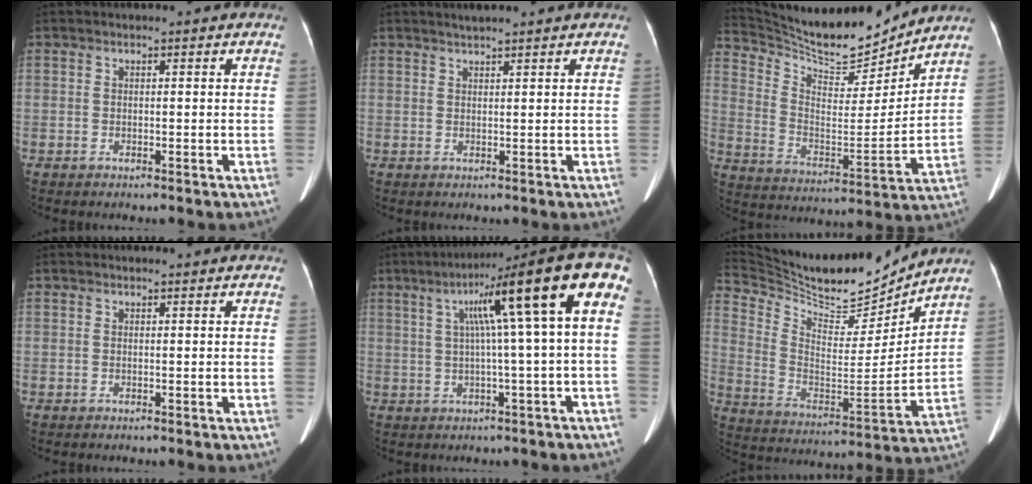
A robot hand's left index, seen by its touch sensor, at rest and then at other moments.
{"total": 2.4, "force": [2.1, -0.1, 1.2], "torque": [-0.018, 0.014, 0.038]}
{"total": 16.3, "force": [15.6, 2.1, 4.0], "torque": [-0.090, -0.022, 0.262]}
{"total": 1.2, "force": [1.1, 0.1, 0.2], "torque": [-0.008, 0.010, 0.015]}
{"total": 14.0, "force": [3.6, -0.9, 13.5], "torque": [-0.182, 0.037, 0.044]}
{"total": 22.0, "force": [20.2, 4.1, 7.7], "torque": [-0.156, -0.018, 0.327]}